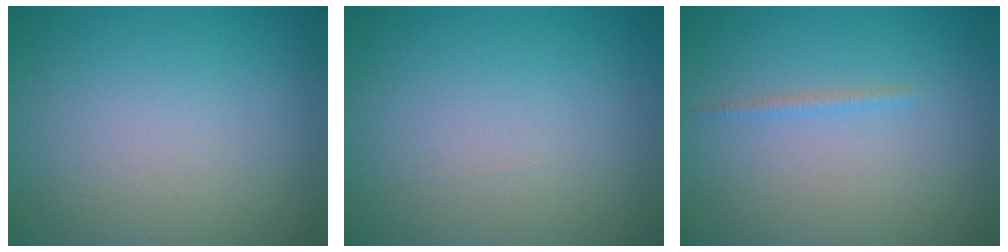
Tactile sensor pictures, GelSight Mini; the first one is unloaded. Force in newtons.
{"total": 0.0}
{"total": 0.7, "press": 0.7, "slide": 0.1}